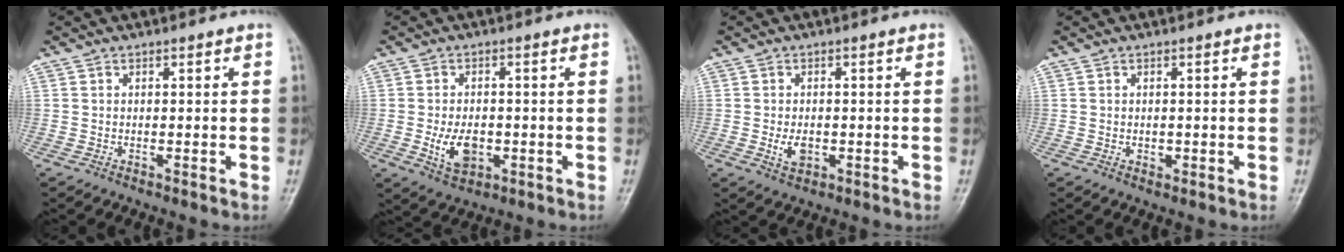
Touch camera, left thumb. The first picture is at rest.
{"total": 6.3, "force": [-1.3, 4.0, 4.7], "torque": [-0.075, -0.004, -0.017]}
{"total": 3.3, "force": [-0.6, 2.1, 2.4], "torque": [-0.041, -0.003, -0.007]}
{"total": 0.8, "force": [0.0, 0.7, 0.5], "torque": [-0.004, 0.000, 0.000]}